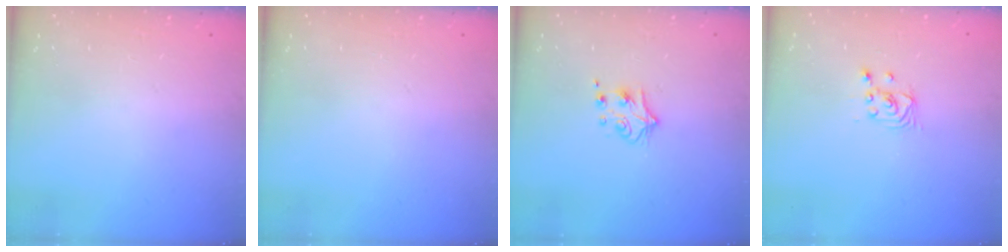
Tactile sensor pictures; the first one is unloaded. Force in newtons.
{"total": 0.0}
{"total": 5.0, "press": 4.9, "slide": 0.6}
{"total": 2.2, "press": 2.2, "slide": 0.2}